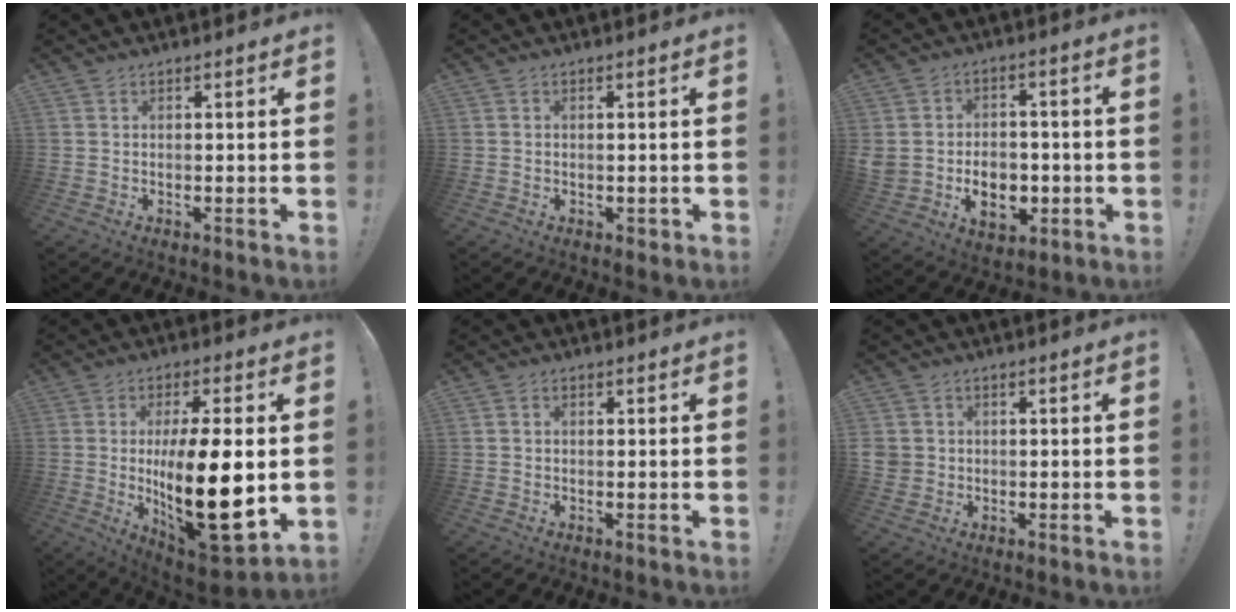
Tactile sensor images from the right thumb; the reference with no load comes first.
{"total": 1.1, "force": [0.1, 0.9, 0.6], "torque": [-0.001, -0.001, 0.001]}
{"total": 11.5, "force": [-2.6, 8.7, 7.0], "torque": [-0.110, 0.008, -0.040]}
{"total": 20.1, "force": [0.1, 7.3, 18.8], "torque": [-0.299, -0.025, 0.010]}
{"total": 0.9, "force": [0.1, 0.8, 0.4], "torque": [-0.005, 0.003, 0.002]}
{"total": 3.4, "force": [0.4, 3.2, 1.0], "torque": [-0.021, 0.001, 0.009]}